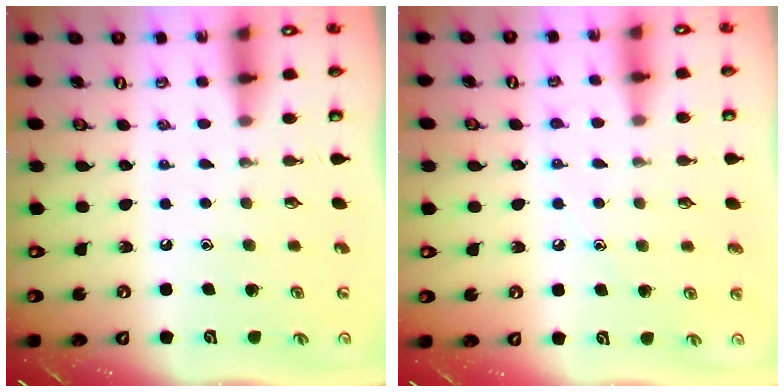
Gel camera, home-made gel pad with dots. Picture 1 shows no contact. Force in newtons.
{"total": 4.9, "press": 4.9, "slide": 0.8}